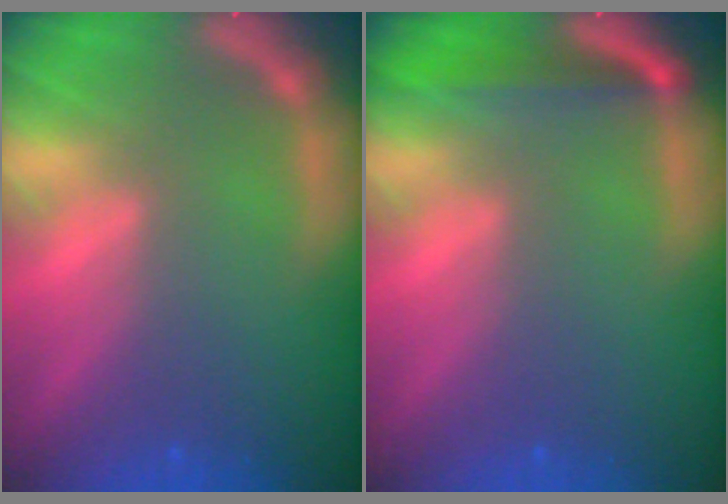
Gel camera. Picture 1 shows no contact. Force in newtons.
{"total": 3.4}